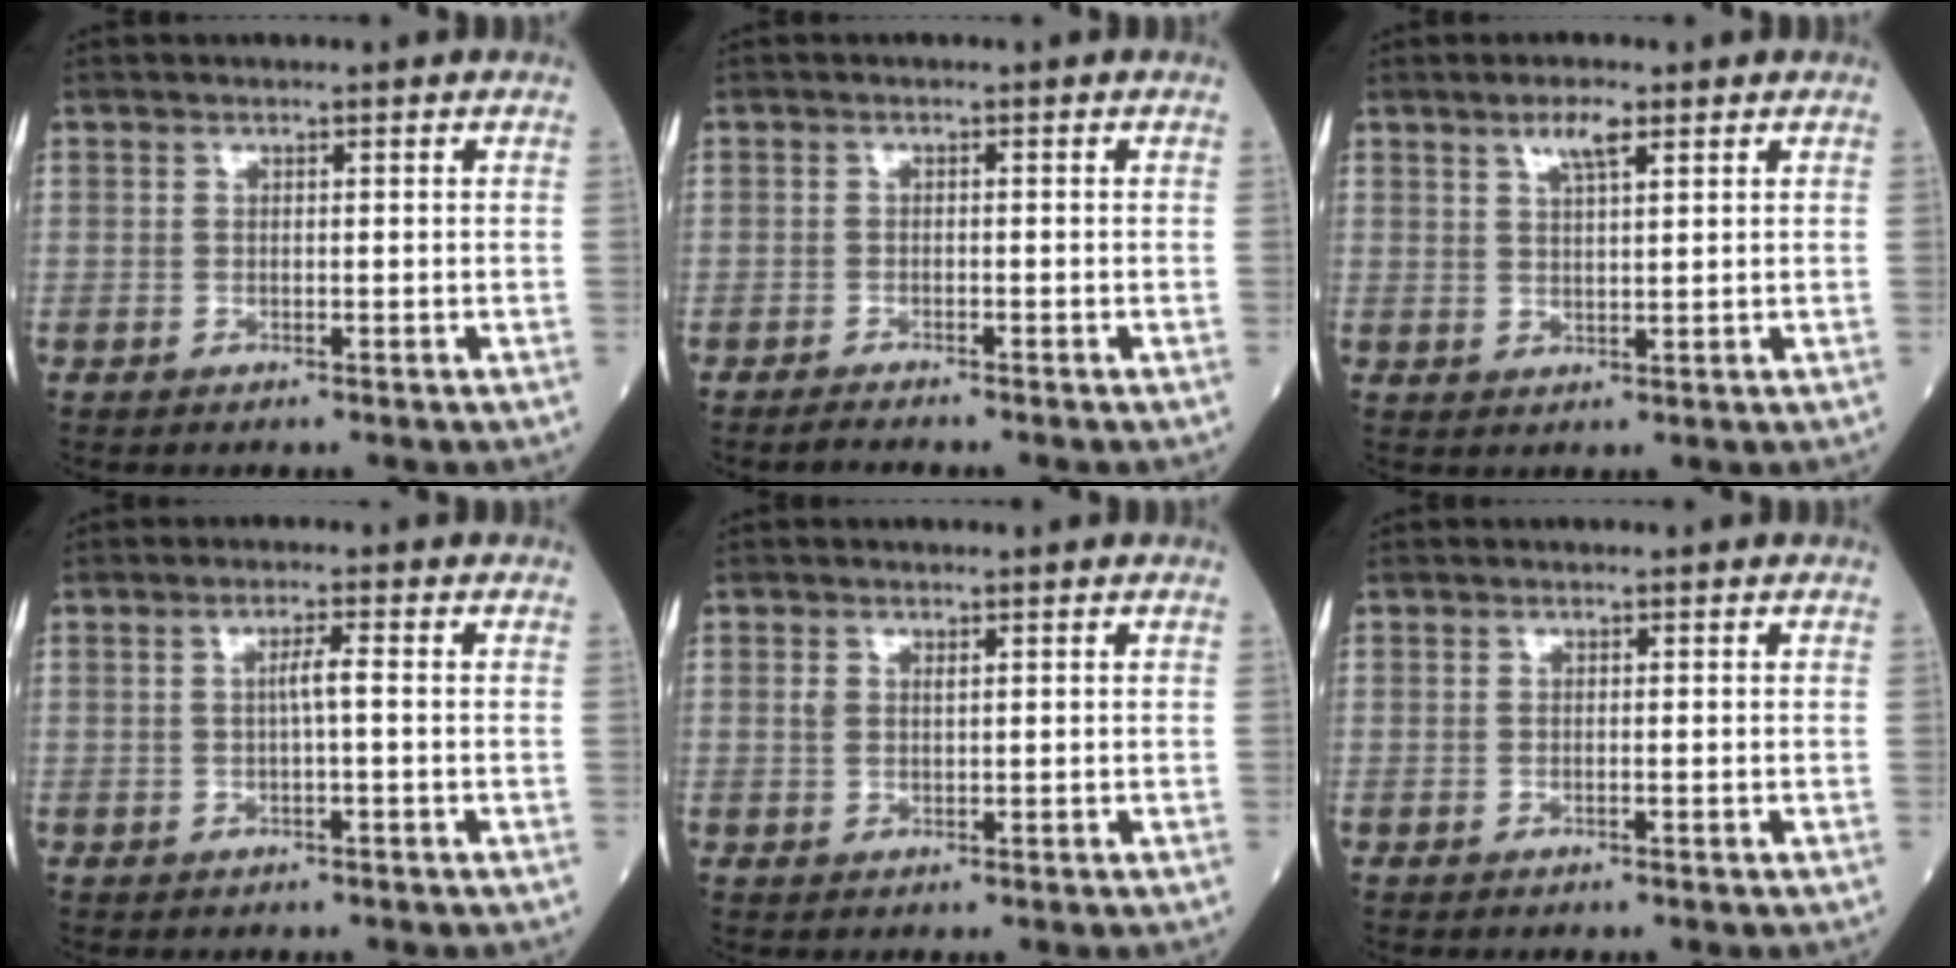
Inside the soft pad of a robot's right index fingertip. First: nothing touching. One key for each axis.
{"total": 1.7, "fx": -1.7, "fy": -0.2, "fz": 0.5, "tx": -0.013, "ty": -0.003, "tz": -0.028}
{"total": 3.4, "fx": 2.2, "fy": 0.5, "fz": 2.6, "tx": -0.051, "ty": 0.002, "tz": 0.041}
{"total": 2.0, "fx": 0.0, "fy": -0.2, "fz": 2.0, "tx": -0.034, "ty": 0.002, "tz": -0.001}
{"total": 1.6, "fx": 0.6, "fy": 0.8, "fz": 1.2, "tx": -0.031, "ty": 0.006, "tz": 0.016}
{"total": 0.0}